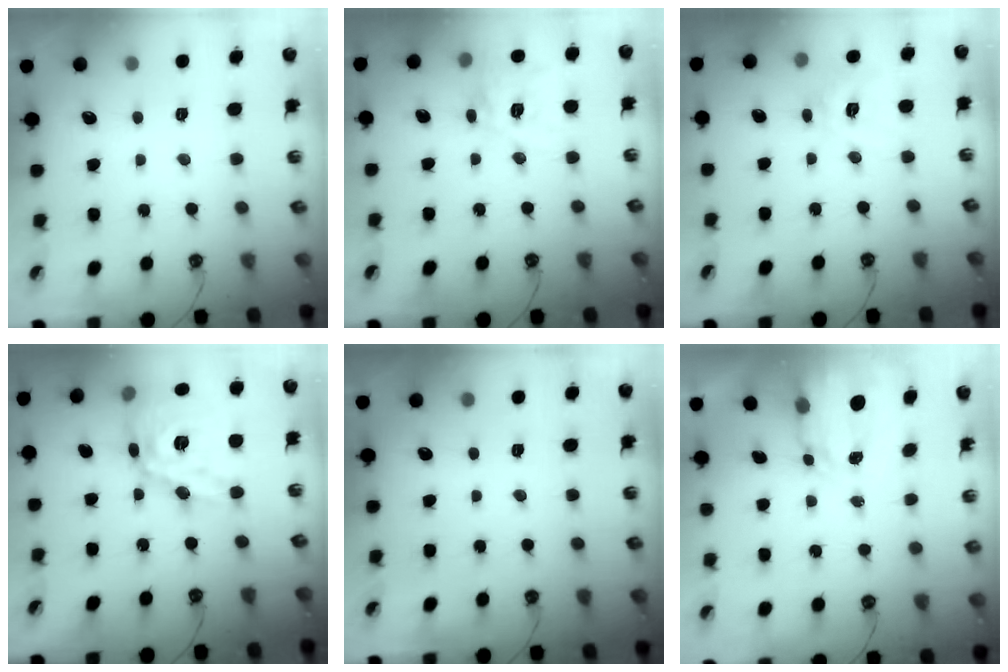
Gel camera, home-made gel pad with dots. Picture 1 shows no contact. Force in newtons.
{"total": 12.4, "press": 12.3, "slide": 1.6}
{"total": 11.7, "press": 11.7, "slide": 1.1}
{"total": 21.6, "press": 21.5, "slide": 2.1}
{"total": 0.0}
{"total": 3.9, "press": 3.9, "slide": 0.1}